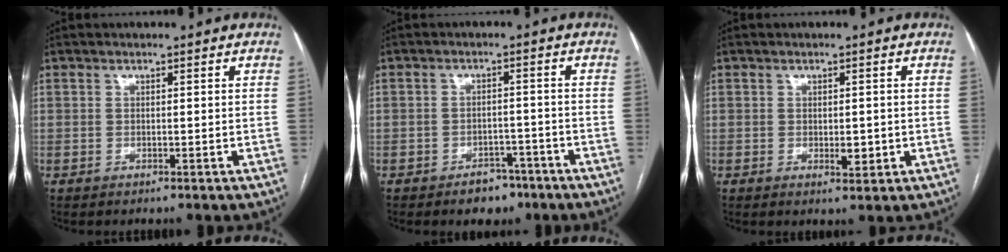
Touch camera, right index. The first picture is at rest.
{"total": 4.5, "force": [-3.1, 2.8, 1.7], "torque": [-0.016, 0.009, -0.038]}
{"total": 2.5, "force": [-0.2, 1.3, 2.1], "torque": [-0.028, -0.003, 0.002]}